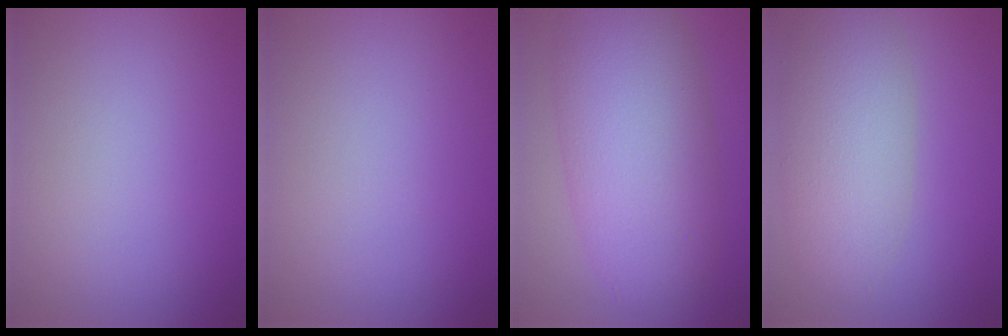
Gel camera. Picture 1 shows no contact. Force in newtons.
{"total": 0.0}
{"total": 9.6, "press": 9.6, "slide": 0.3}
{"total": 6.1, "press": 6.0, "slide": 0.5}